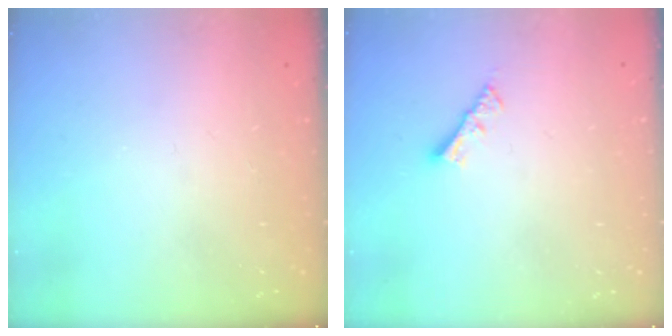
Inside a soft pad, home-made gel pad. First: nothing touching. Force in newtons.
{"total": 4.2, "press": 4.2, "slide": 0.3}